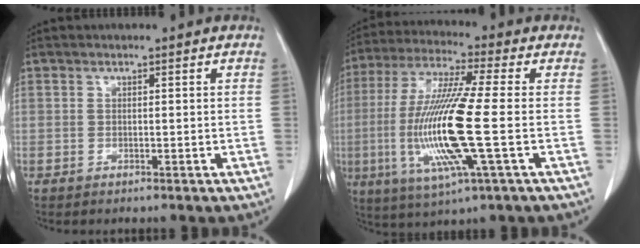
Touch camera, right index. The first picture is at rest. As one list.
[{"total": 16.2, "force": [-2.5, 0.3, 16.0], "torque": [-0.337, -0.014, -0.056]}]